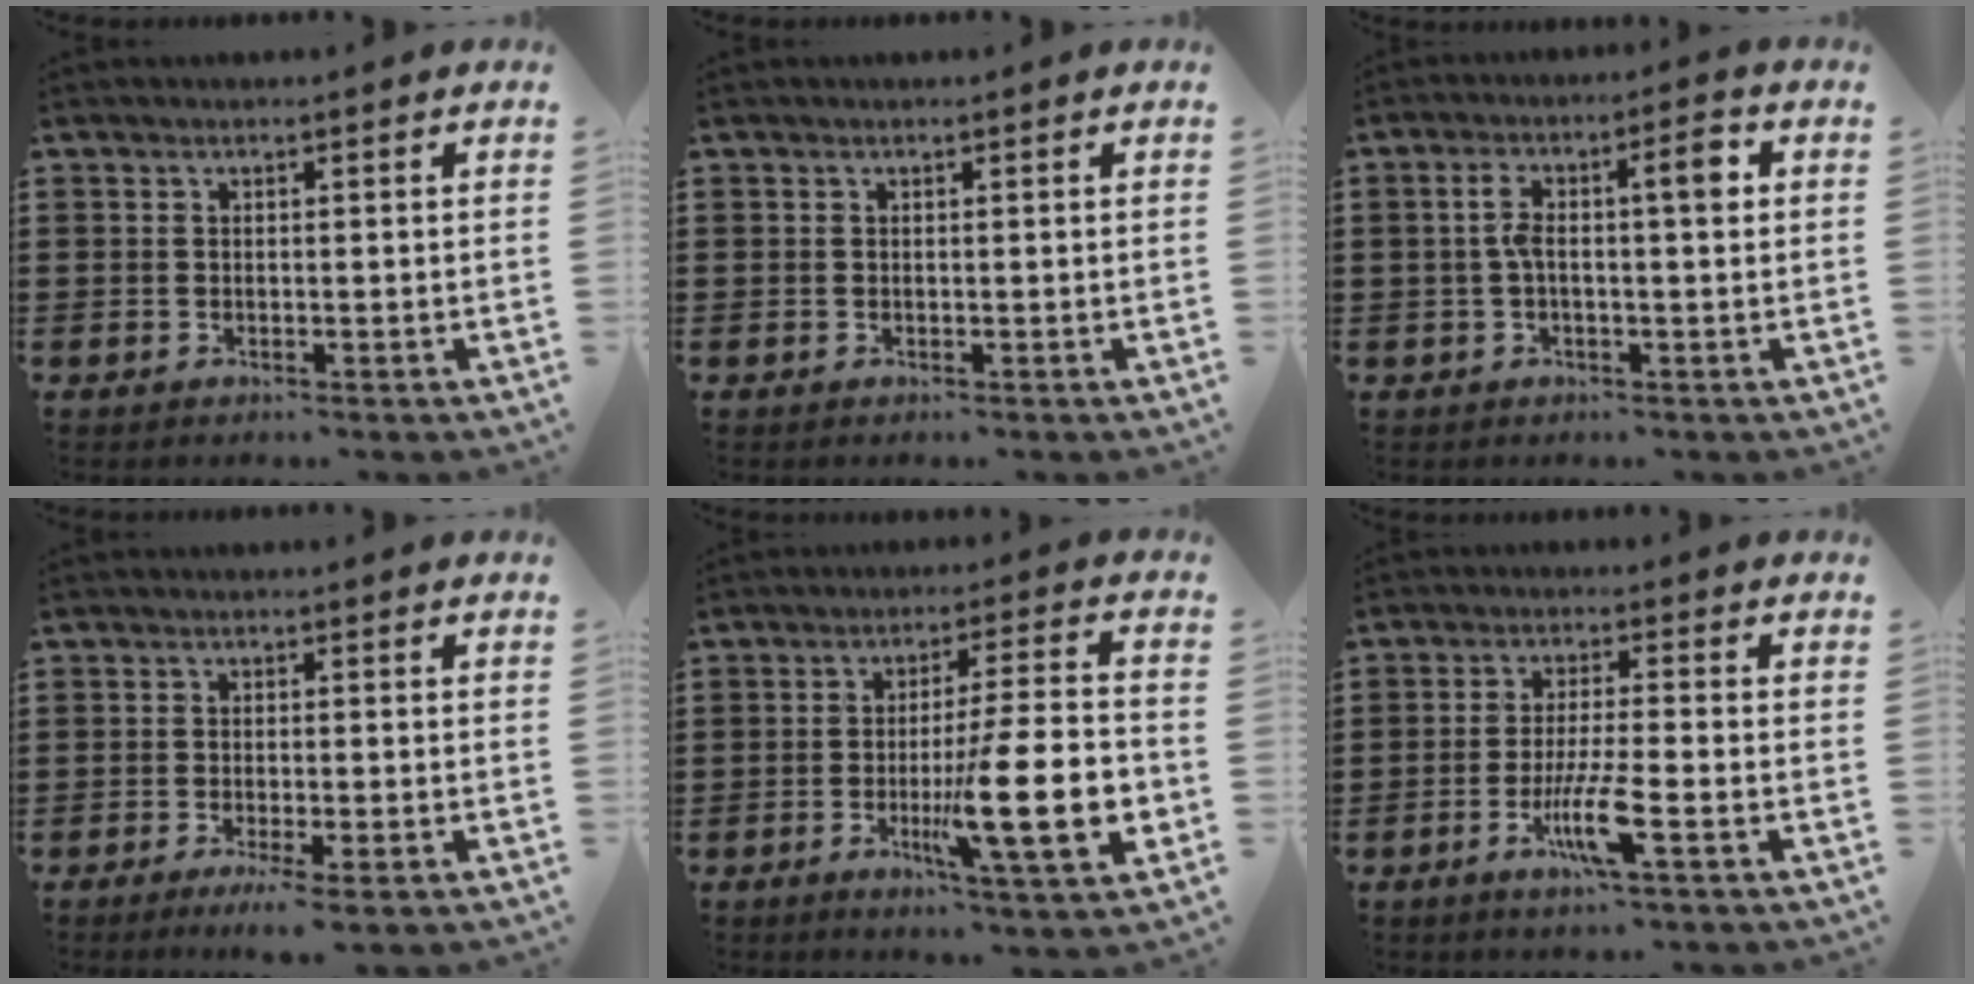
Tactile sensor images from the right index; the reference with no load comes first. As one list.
[{"total": 0.0}, {"total": 6.3, "force": [0.7, 1.8, 6.1], "torque": [-0.109, 0.010, 0.005]}, {"total": 2.5, "force": [-1.8, -0.1, 1.7], "torque": [-0.035, -0.005, -0.034]}, {"total": 15.5, "force": [-4.0, 2.3, 14.8], "torque": [-0.243, -0.010, -0.064]}, {"total": 7.1, "force": [-3.1, 0.5, 6.4], "torque": [-0.129, -0.015, -0.059]}]